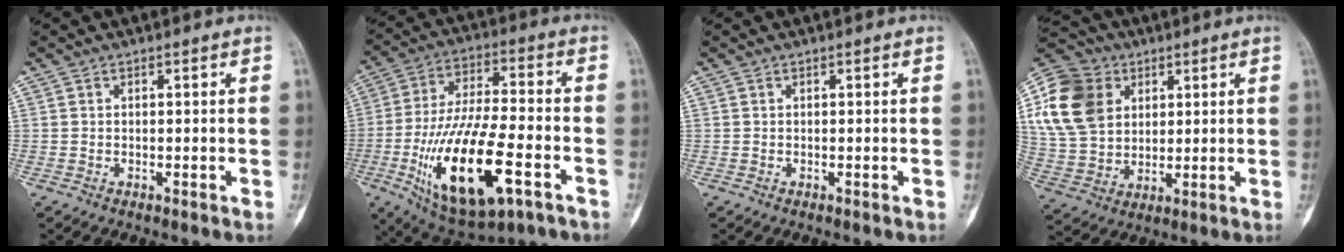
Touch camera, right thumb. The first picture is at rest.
{"total": 22.4, "force": [-8.0, 8.3, 19.2], "torque": [-0.370, 0.018, -0.124]}
{"total": 0.0}
{"total": 17.0, "force": [5.3, 13.1, 9.5], "torque": [-0.178, -0.002, 0.099]}